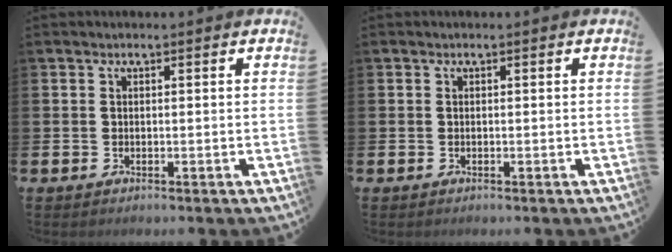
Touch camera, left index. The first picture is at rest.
{"total": 0.0}